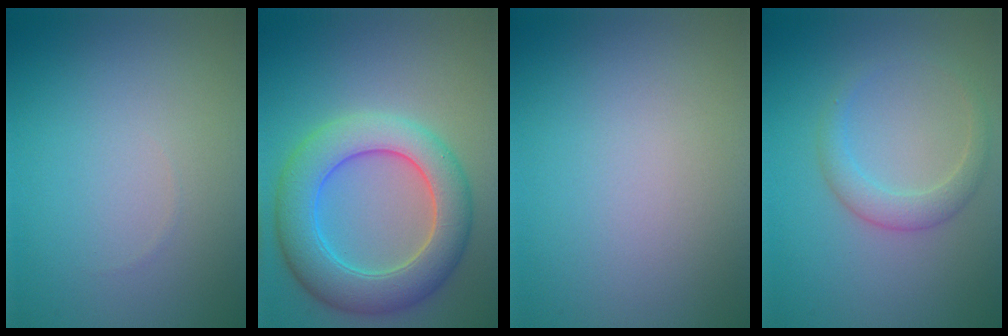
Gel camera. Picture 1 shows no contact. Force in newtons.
{"total": 7.8, "press": 7.8, "slide": 0.4}
{"total": 0.0}
{"total": 2.2, "press": 2.2, "slide": 0.1}